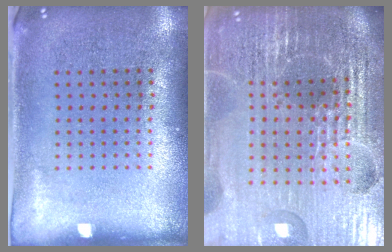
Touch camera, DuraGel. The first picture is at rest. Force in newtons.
{"total": 6.8, "press": 5.9, "slide": 3.4}